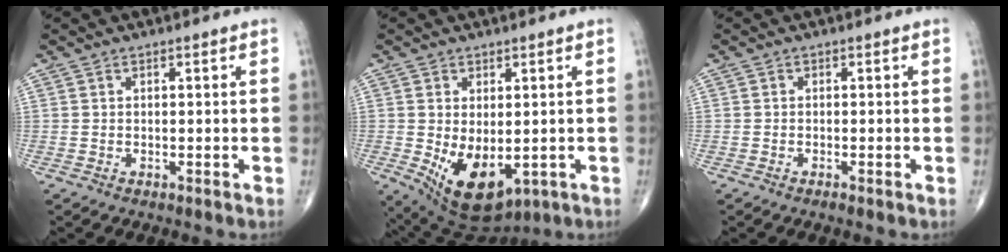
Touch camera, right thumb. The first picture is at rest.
{"total": 11.0, "force": [-1.9, 6.2, 8.9], "torque": [-0.135, -0.011, -0.004]}
{"total": 0.7, "force": [-0.4, 0.2, 0.6], "torque": [-0.013, -0.002, -0.007]}